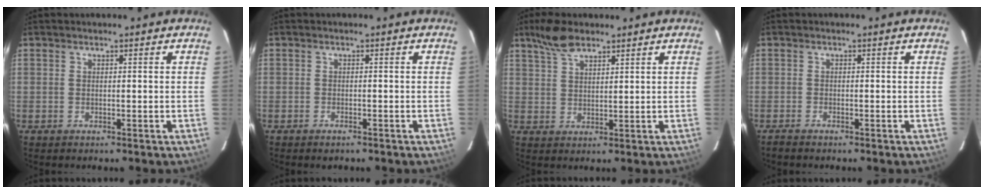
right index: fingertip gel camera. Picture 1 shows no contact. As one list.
[{"total": 1.4, "force": [-1.1, 0.5, 0.6], "torque": [-0.014, 0.001, -0.019]}, {"total": 6.0, "force": [4.5, 2.2, 3.3], "torque": [-0.066, 0.014, 0.086]}, {"total": 1.5, "force": [-1.4, 0.2, 0.6], "torque": [-0.022, -0.003, -0.027]}]